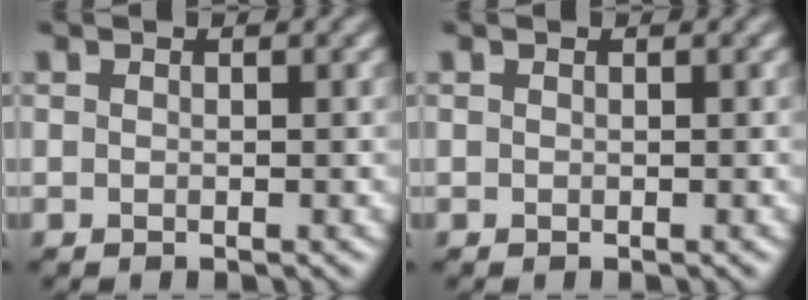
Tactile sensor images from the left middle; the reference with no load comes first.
{"total": 0.0}